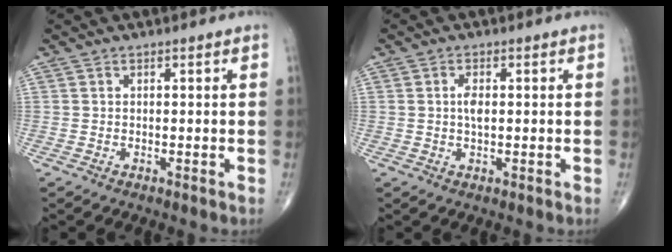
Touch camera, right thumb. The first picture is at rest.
{"total": 2.4, "force": [0.2, 1.1, 2.1], "torque": [-0.040, -0.001, 0.003]}